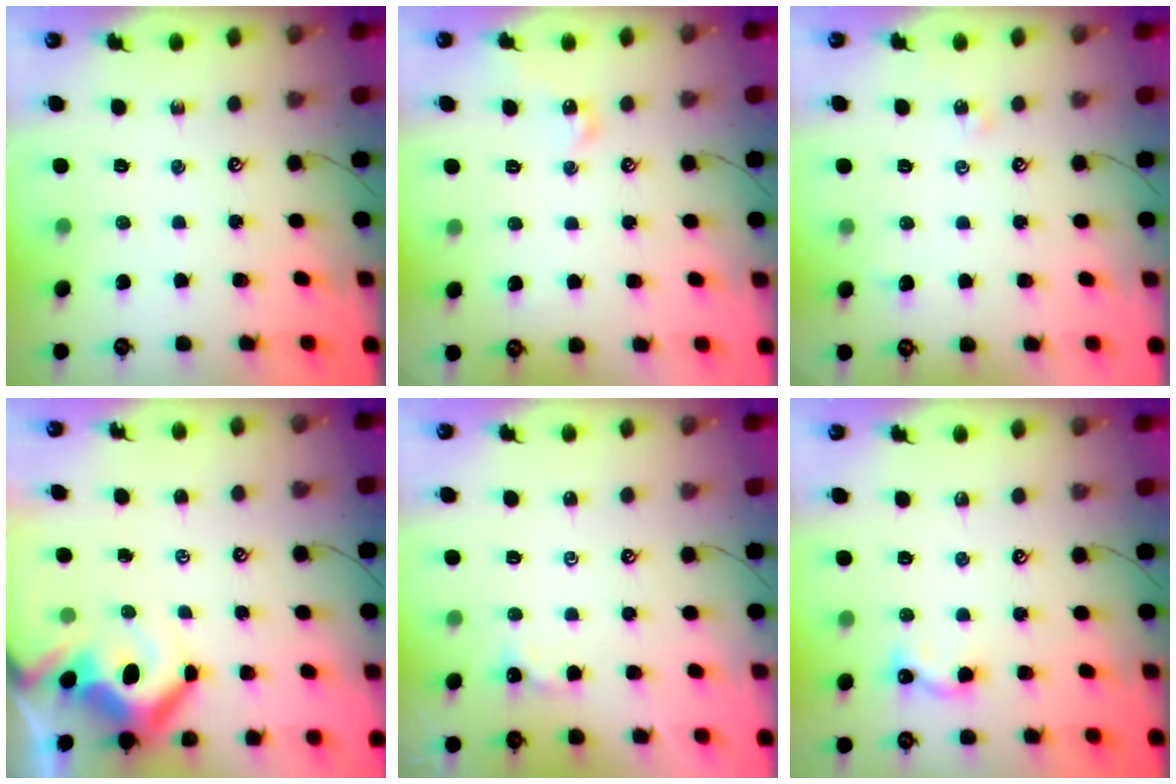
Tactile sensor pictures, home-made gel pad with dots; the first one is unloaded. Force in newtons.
{"total": 1.5, "press": 1.4, "slide": 0.4}
{"total": 3.0, "press": 2.9, "slide": 0.5}
{"total": 10.1, "press": 10.0, "slide": 1.4}
{"total": 0.7, "press": 0.7, "slide": 0.2}
{"total": 5.3, "press": 5.3, "slide": 0.6}